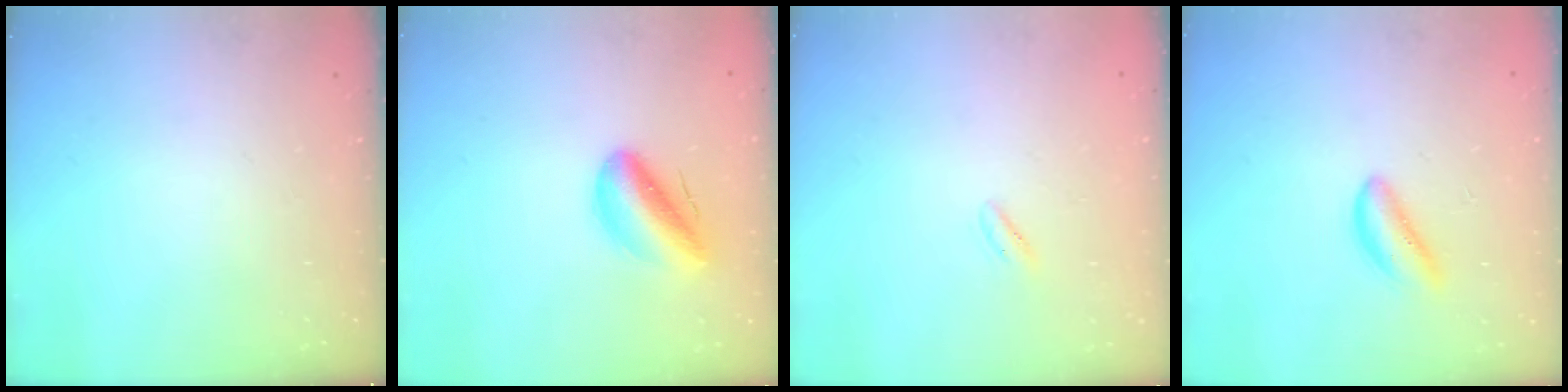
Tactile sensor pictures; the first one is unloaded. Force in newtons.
{"total": 12.1, "press": 11.6, "slide": 3.2}
{"total": 0.5, "press": 0.0, "slide": 0.5}
{"total": 3.5, "press": 3.3, "slide": 1.0}